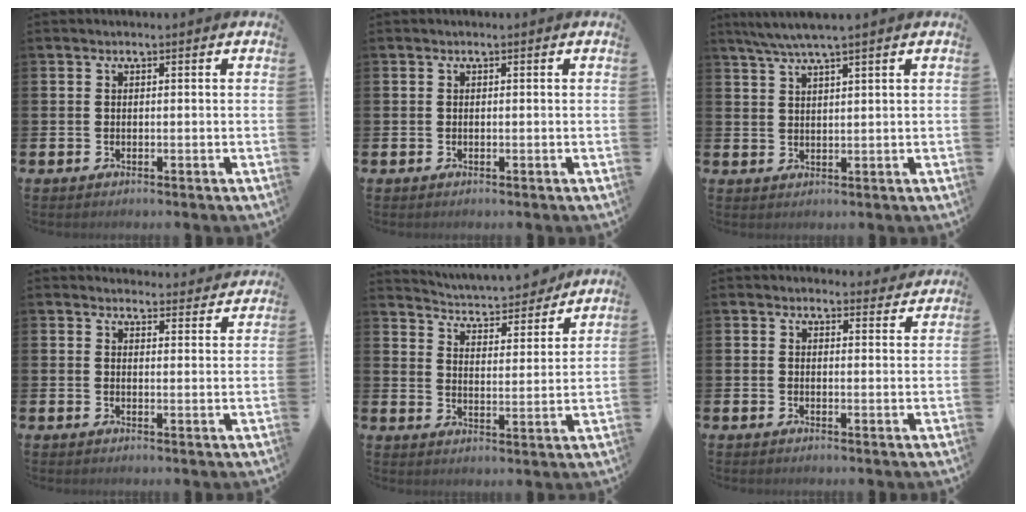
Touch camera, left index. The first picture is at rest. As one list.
[{"total": 0.0}, {"total": 3.8, "force": [3.3, -0.4, 1.8], "torque": [-0.049, -0.006, 0.060]}, {"total": 3.2, "force": [3.1, 0.6, -0.2], "torque": [0.006, -0.022, 0.055]}, {"total": 5.1, "force": [5.1, 0.6, 0.5], "torque": [-0.034, -0.046, 0.084]}, {"total": 2.1, "force": [2.0, 0.6, 0.1], "torque": [0.001, -0.008, 0.034]}]